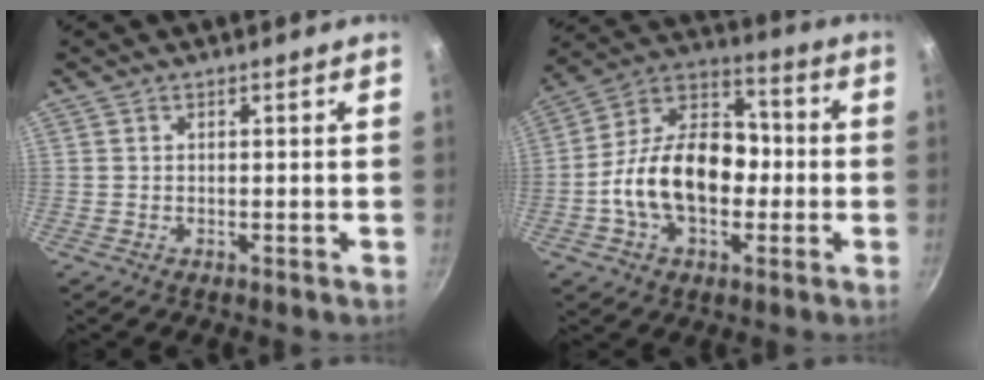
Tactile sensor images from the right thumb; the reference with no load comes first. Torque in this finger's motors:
{"motor_torque": [2.36, 2.28, 1.46, -0.75, 0.16]}